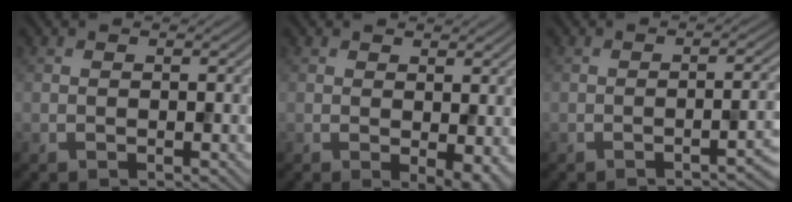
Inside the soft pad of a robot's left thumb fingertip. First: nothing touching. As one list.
[{"total": 3.5, "force": [0.0, 1.7, 3.0], "torque": [-0.037, -0.009, 0.002]}, {"total": 3.6, "force": [-1.9, 0.7, 2.9], "torque": [-0.030, 0.009, -0.034]}]